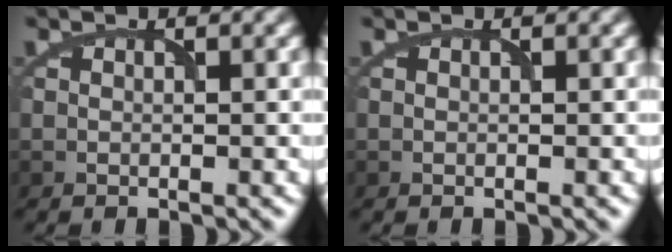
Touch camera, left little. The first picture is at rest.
{"total": 0.0}